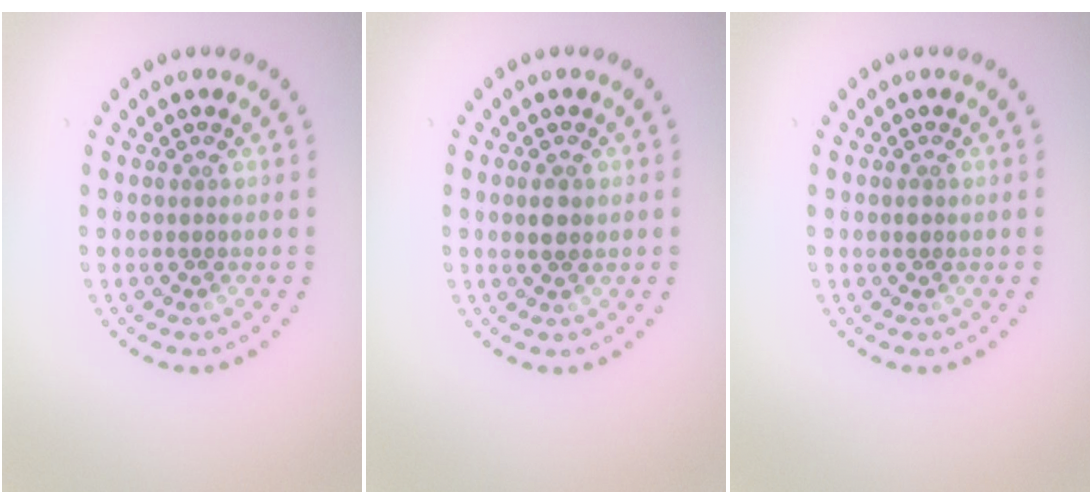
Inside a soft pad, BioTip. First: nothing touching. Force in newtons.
{"total": 1.6, "press": 1.5, "slide": 0.3}
{"total": 0.7, "press": 0.7, "slide": 0.0}